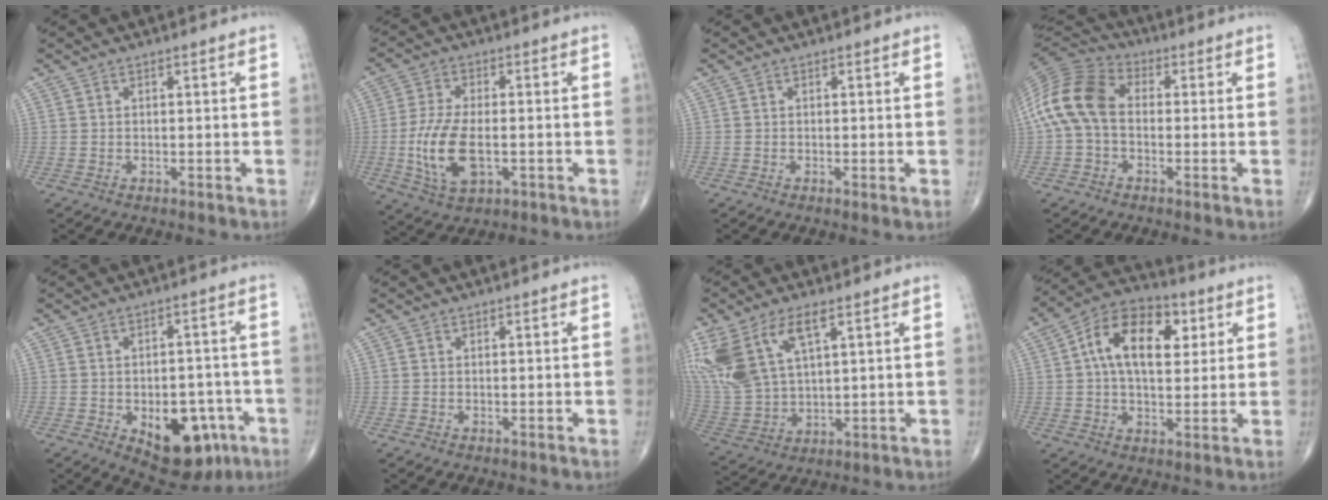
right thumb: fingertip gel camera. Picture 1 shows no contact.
{"total": 11.4, "force": [-2.1, 5.7, 9.7], "torque": [-0.198, -0.001, -0.035]}
{"total": 0.7, "force": [0.0, 0.1, 0.7], "torque": [-0.012, -0.003, -0.003]}
{"total": 13.0, "force": [-0.2, 8.8, 9.6], "torque": [-0.196, 0.032, -0.018]}
{"total": 14.1, "force": [-5.7, 8.0, 10.1], "torque": [-0.101, 0.027, -0.065]}
{"total": 0.0}
{"total": 17.6, "force": [7.7, 8.5, 13.3], "torque": [-0.307, -0.015, 0.160]}
{"total": 15.2, "force": [3.9, 8.9, 11.7], "torque": [-0.173, 0.011, 0.057]}